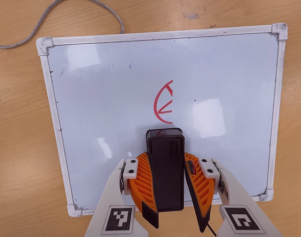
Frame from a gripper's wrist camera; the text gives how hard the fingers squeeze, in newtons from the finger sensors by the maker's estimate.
{"total": 9.6, "left": 9.5, "right": 9.8}